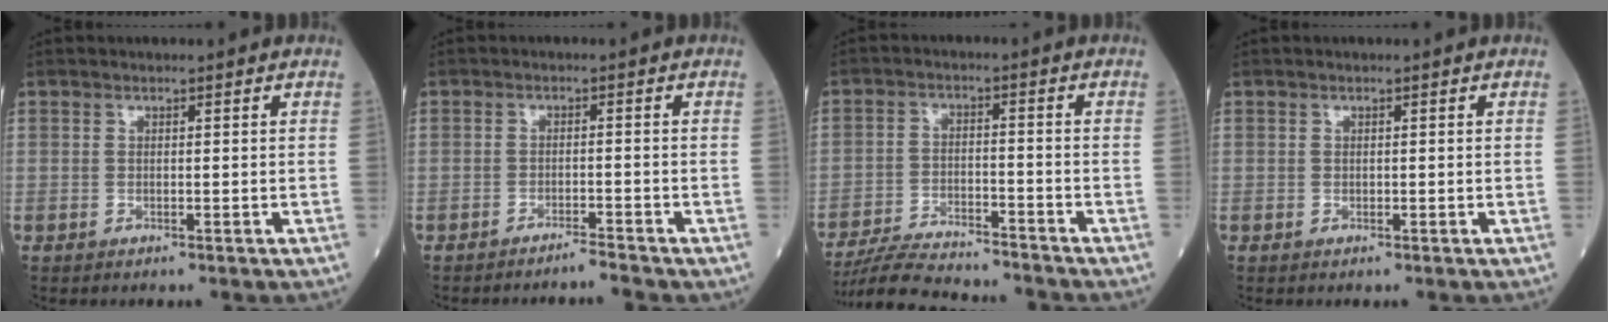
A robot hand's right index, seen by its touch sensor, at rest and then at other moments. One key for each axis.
{"total": 2.3, "fx": -2.2, "fy": -0.3, "fz": 0.3, "tx": -0.004, "ty": -0.006, "tz": -0.033}
{"total": 12.1, "fx": -11.5, "fy": 1.0, "fz": 3.9, "tx": -0.062, "ty": -0.001, "tz": -0.189}
{"total": 0.0}